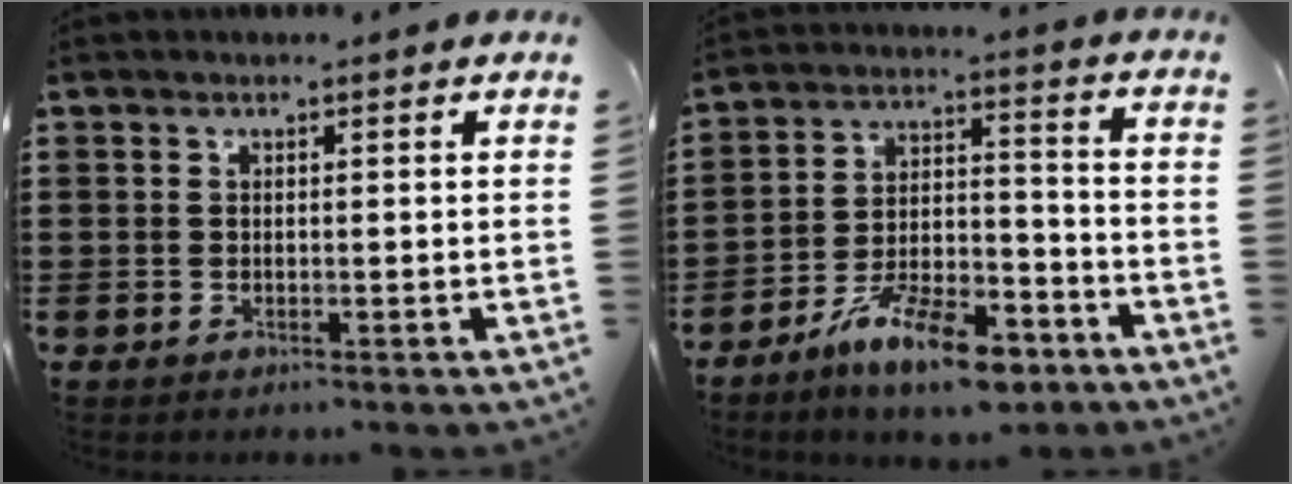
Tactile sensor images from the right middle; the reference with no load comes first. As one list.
[{"total": 11.7, "force": [-8.9, 3.1, 6.9], "torque": [-0.127, 0.030, -0.167]}]